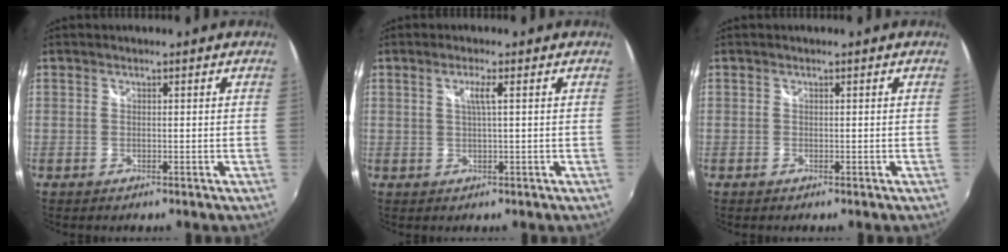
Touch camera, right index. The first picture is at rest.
{"total": 2.1, "force": [0.6, -0.4, 1.9], "torque": [-0.036, -0.002, 0.009]}
{"total": 0.0}